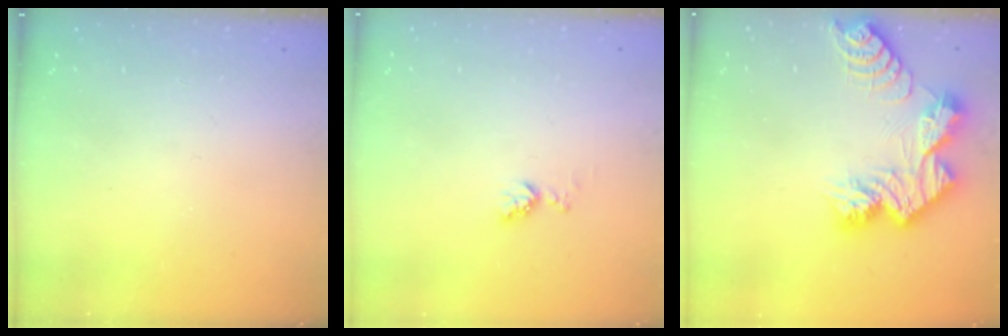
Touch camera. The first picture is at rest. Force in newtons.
{"total": 3.7, "press": 3.7, "slide": 0.6}
{"total": 13.3, "press": 13.3, "slide": 1.3}